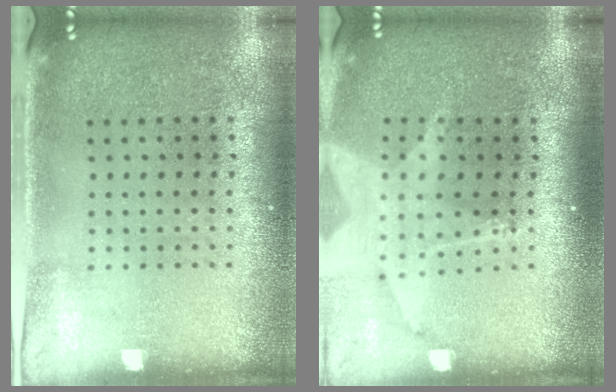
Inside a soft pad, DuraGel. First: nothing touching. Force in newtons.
{"total": 1.8, "press": 1.5, "slide": 1.0}